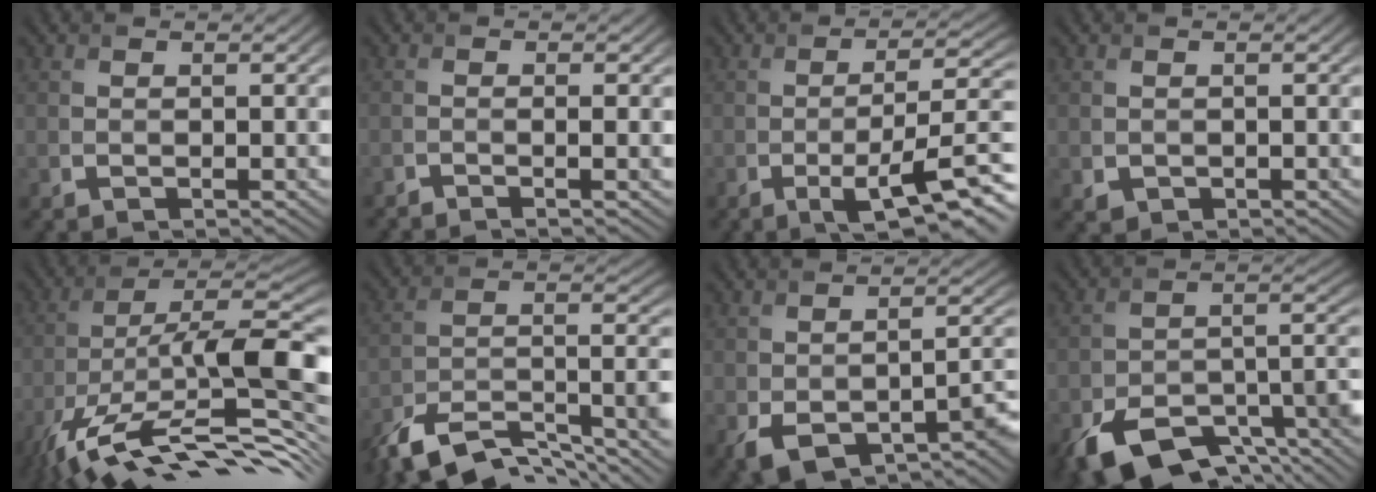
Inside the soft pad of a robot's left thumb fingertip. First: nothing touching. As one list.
[{"total": 1.5, "force": [-0.8, 0.2, 1.3], "torque": [-0.015, 0.002, -0.020]}, {"total": 9.5, "force": [-3.7, 2.4, 8.4], "torque": [-0.137, -0.007, -0.054]}, {"total": 0.9, "force": [-0.1, 0.8, 0.3], "torque": [-0.009, -0.008, 0.001]}, {"total": 17.0, "force": [-7.4, 4.9, 14.5], "torque": [-0.250, 0.015, -0.143]}, {"total": 13.3, "force": [-10.1, 4.2, 7.5], "torque": [-0.146, -0.008, -0.182]}, {"total": 9.3, "force": [-4.8, 4.7, 6.4], "torque": [-0.099, -0.033, -0.064]}, {"total": 13.7, "force": [-8.5, 6.9, 8.3], "torque": [-0.153, -0.035, -0.130]}]